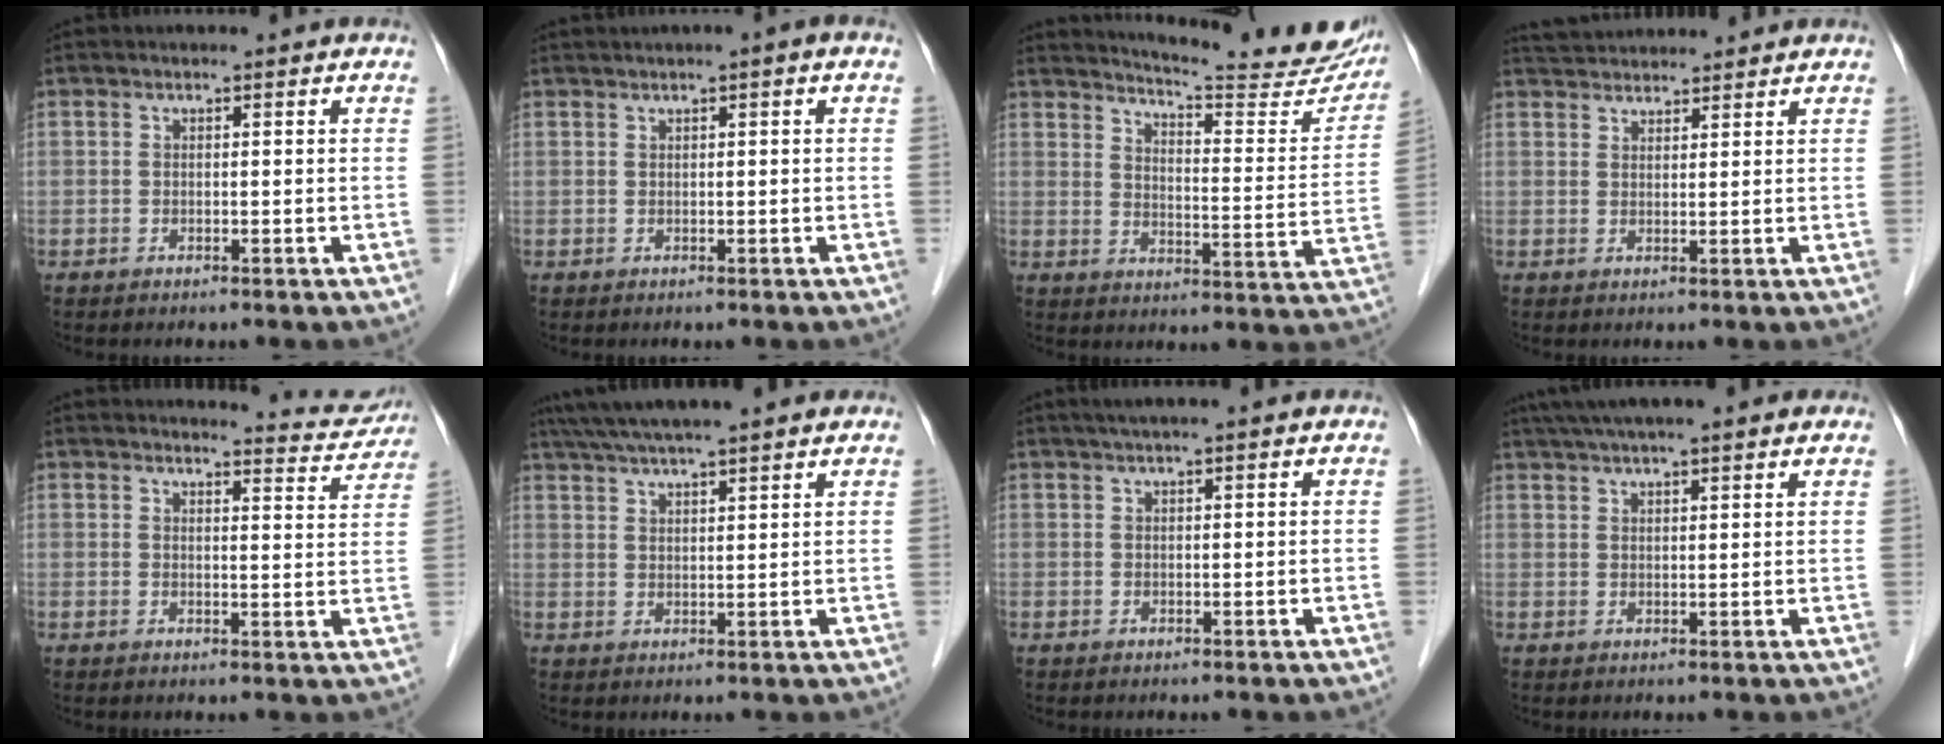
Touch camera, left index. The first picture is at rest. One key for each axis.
{"total": 1.7, "fx": 0.8, "fy": 0.0, "fz": 1.5, "tx": -0.028, "ty": 0.008, "tz": 0.012}
{"total": 20.4, "fx": 19.0, "fy": 2.2, "fz": 7.2, "tx": -0.094, "ty": -0.078, "tz": 0.227}
{"total": 6.5, "fx": 6.2, "fy": 1.1, "fz": 1.4, "tx": -0.025, "ty": 0.040, "tz": 0.100}
{"total": 6.2, "fx": 6.2, "fy": 0.3, "fz": -0.3, "tx": 0.001, "ty": -0.024, "tz": 0.060}
{"total": 10.8, "fx": 9.2, "fy": 0.1, "fz": 5.7, "tx": -0.098, "ty": 0.042, "tz": 0.134}
{"total": 3.3, "fx": 2.6, "fy": -0.4, "fz": 2.0, "tx": -0.026, "ty": 0.027, "tz": 0.043}
{"total": 11.6, "fx": 9.5, "fy": 1.1, "fz": 6.5, "tx": -0.108, "ty": 0.048, "tz": 0.135}